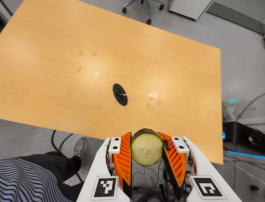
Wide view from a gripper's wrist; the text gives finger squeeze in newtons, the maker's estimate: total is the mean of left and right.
{"total": 9.6, "left": 8.6, "right": 10.5}